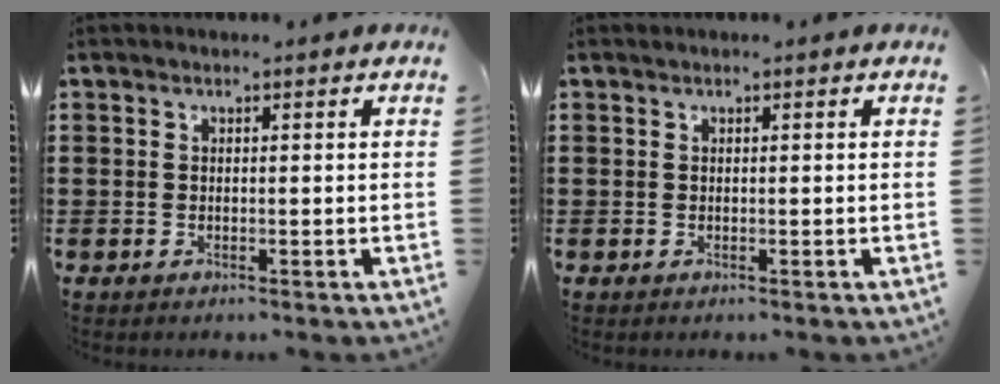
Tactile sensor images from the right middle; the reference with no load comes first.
{"total": 0.0}